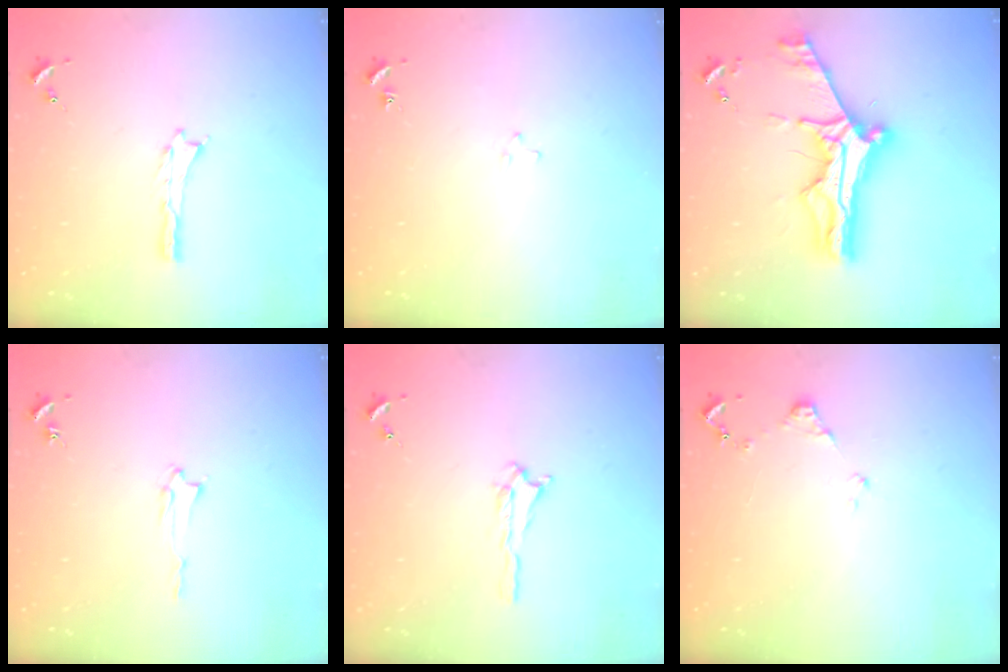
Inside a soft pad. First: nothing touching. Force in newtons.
{"total": 1.9, "press": 1.9, "slide": 0.1}
{"total": 11.7, "press": 11.6, "slide": 1.2}
{"total": 1.3, "press": 1.3, "slide": 0.2}
{"total": 0.7, "press": 0.7, "slide": 0.2}
{"total": 1.2, "press": 1.2, "slide": 0.2}